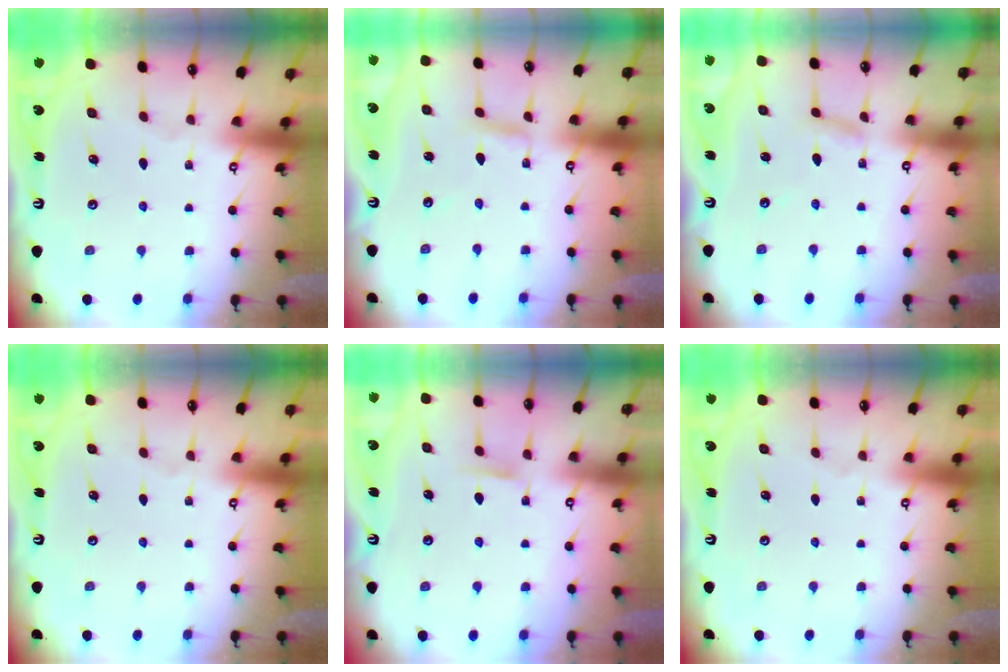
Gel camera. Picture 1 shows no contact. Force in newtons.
{"total": 2.9, "press": 2.9, "slide": 0.1}
{"total": 3.4, "press": 3.4, "slide": 0.3}
{"total": 0.0}
{"total": 4.8, "press": 4.8, "slide": 0.8}
{"total": 0.0}